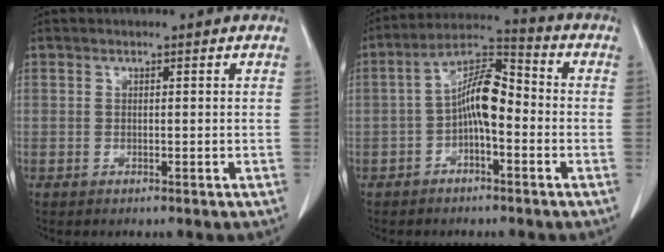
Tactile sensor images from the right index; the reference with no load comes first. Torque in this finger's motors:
{"motor_torque": [0.80, 0.29, 0.47, 0.13]}